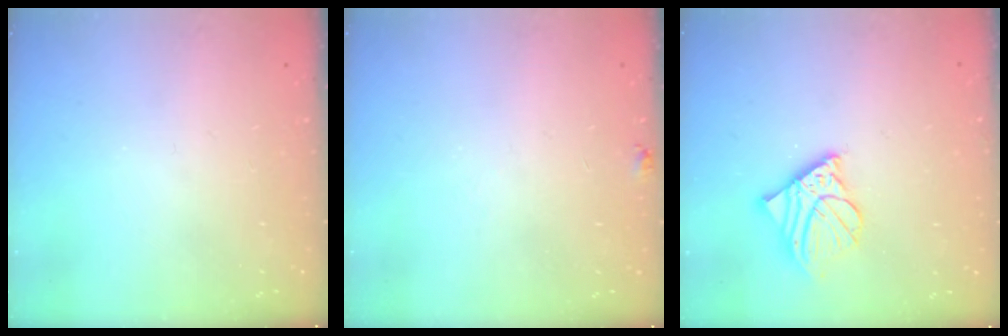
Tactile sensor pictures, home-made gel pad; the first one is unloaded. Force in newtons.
{"total": 4.9, "press": 4.9, "slide": 0.4}
{"total": 9.2, "press": 8.9, "slide": 2.4}